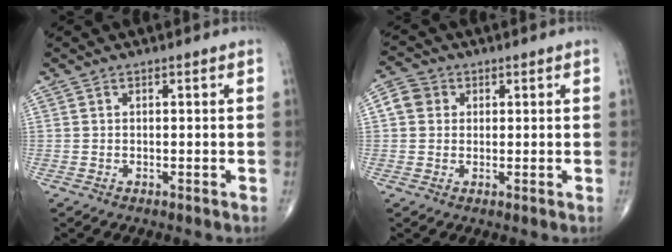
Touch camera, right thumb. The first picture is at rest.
{"total": 4.3, "force": [0.9, 3.9, 1.6], "torque": [-0.020, 0.008, 0.009]}